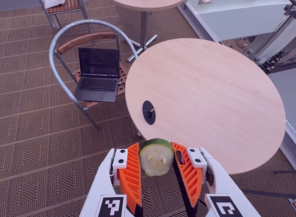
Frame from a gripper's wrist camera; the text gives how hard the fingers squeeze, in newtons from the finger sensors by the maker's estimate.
{"total": 8.7, "left": 8.4, "right": 8.9}